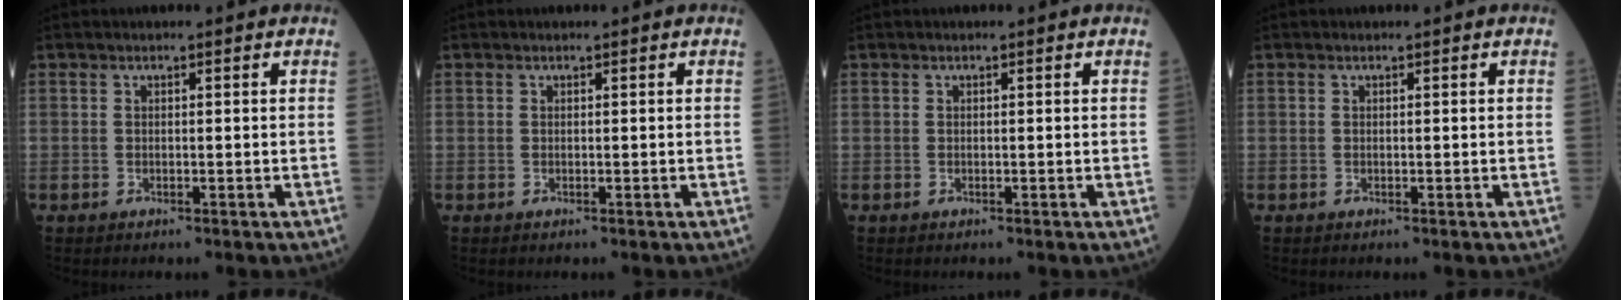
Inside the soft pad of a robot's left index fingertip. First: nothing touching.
{"total": 0.0}
{"total": 0.0}
{"total": 0.0}